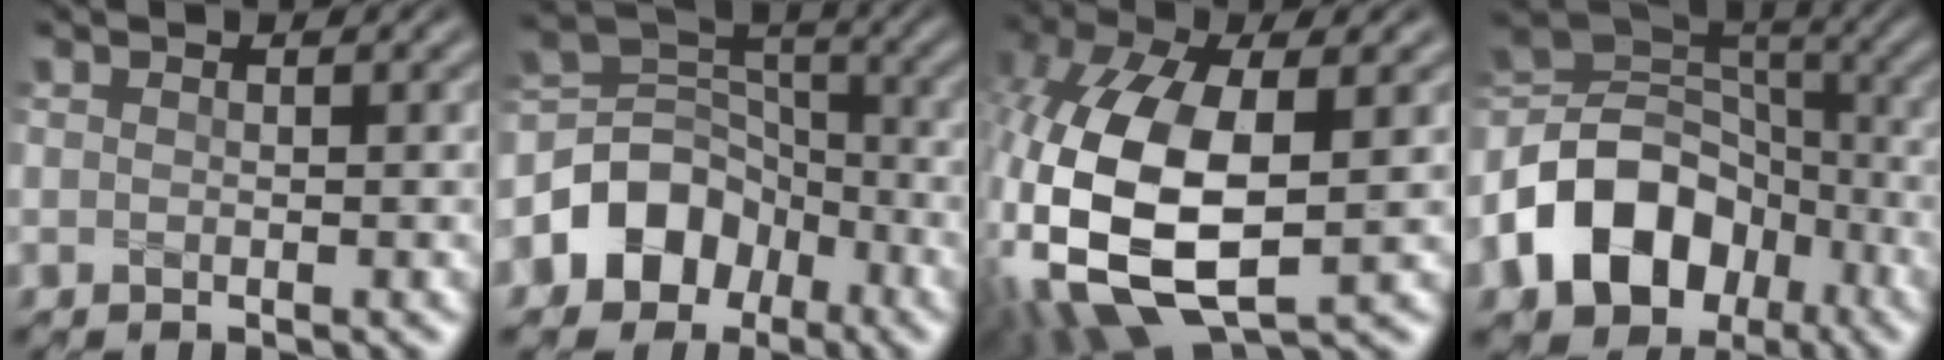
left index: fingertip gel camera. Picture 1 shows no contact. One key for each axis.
{"total": 7.0, "fx": -3.3, "fy": 5.4, "fz": 2.9, "tx": -0.036, "ty": 0.011, "tz": -0.074}
{"total": 13.7, "fx": -1.1, "fy": 7.4, "fz": 11.5, "tx": -0.281, "ty": -0.013, "tz": -0.014}
{"total": 11.7, "fx": -4.9, "fy": 8.6, "fz": 6.4, "tx": -0.124, "ty": 0.001, "tz": -0.094}